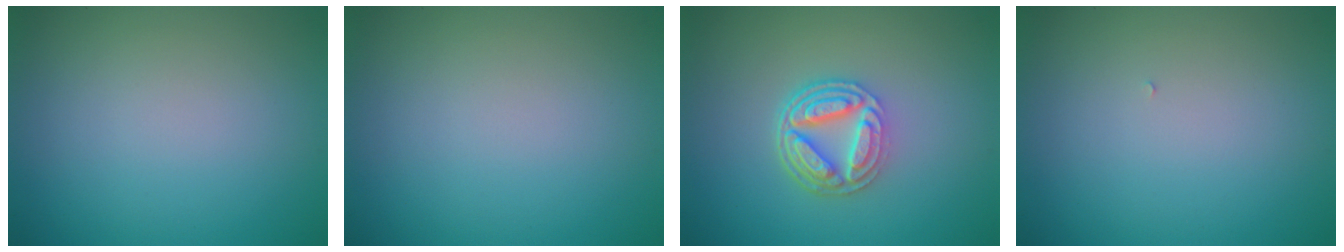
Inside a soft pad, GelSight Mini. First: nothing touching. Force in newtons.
{"total": 0.0}
{"total": 5.0, "press": 3.8, "slide": 3.3}
{"total": 0.0}